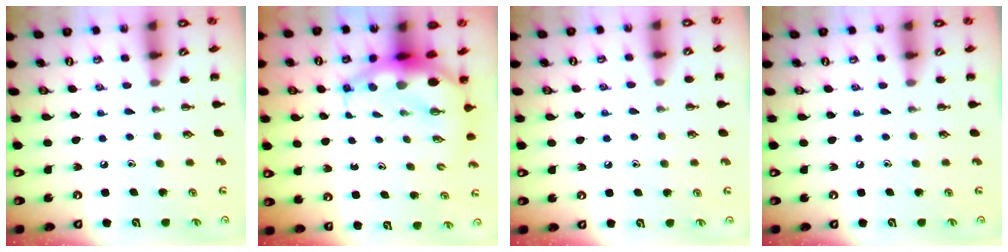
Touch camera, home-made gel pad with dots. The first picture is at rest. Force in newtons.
{"total": 7.5, "press": 7.2, "slide": 2.1}
{"total": 6.9, "press": 6.6, "slide": 2.1}
{"total": 0.0}